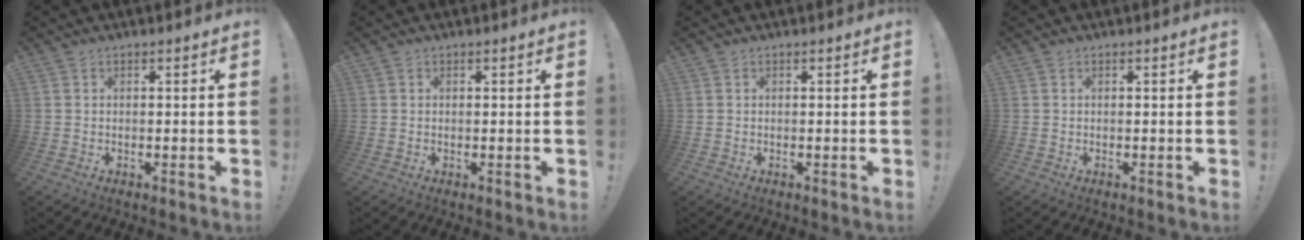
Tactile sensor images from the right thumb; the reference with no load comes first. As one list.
[{"total": 0.0}, {"total": 0.0}, {"total": 0.0}]